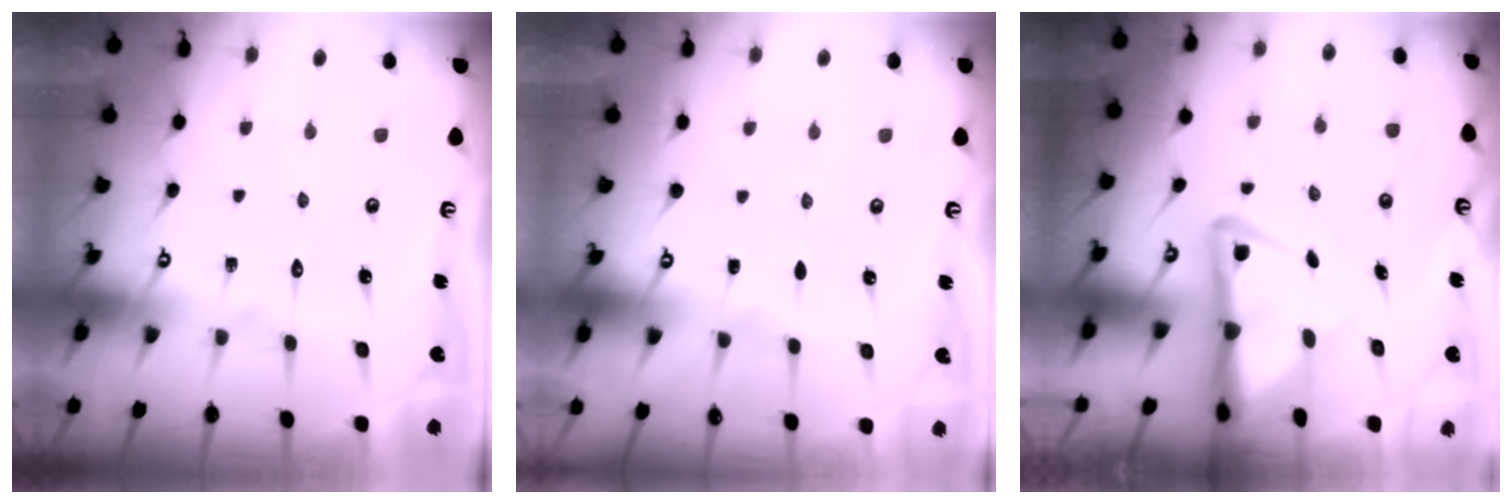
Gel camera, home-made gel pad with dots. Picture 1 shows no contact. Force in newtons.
{"total": 0.0}
{"total": 5.4, "press": 5.3, "slide": 0.8}